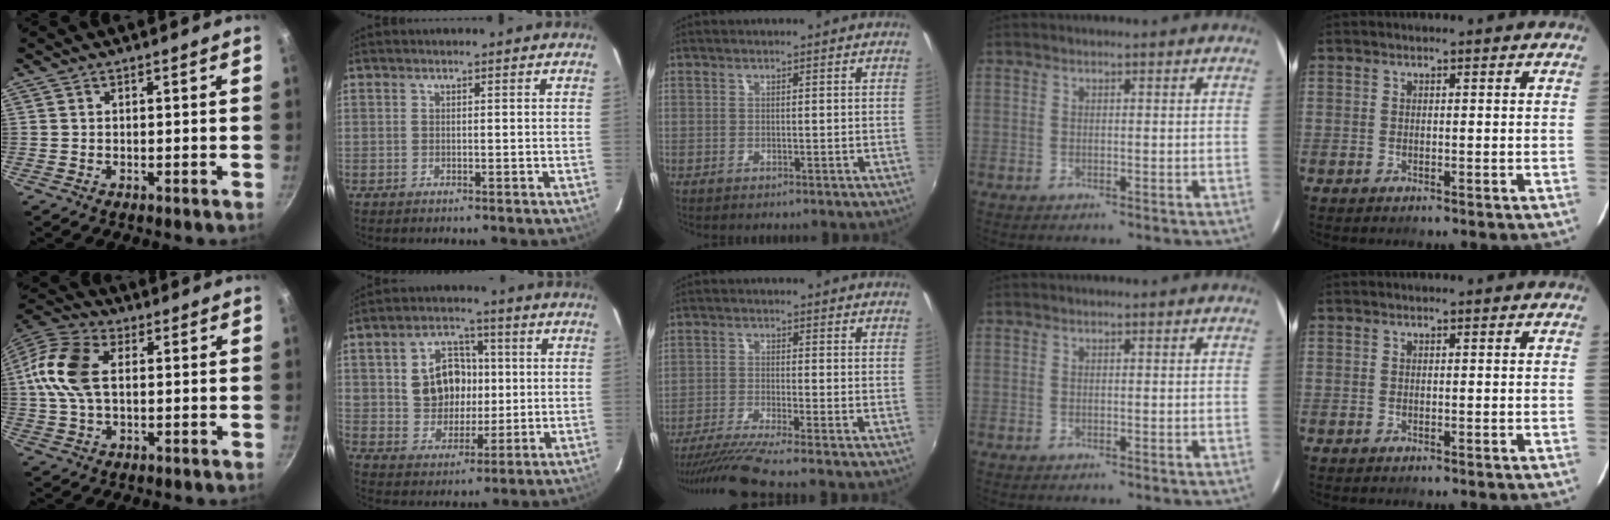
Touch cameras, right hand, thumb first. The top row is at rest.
{"thumb": {"total": 13.2, "force": [1.8, 8.0, 10.3], "torque": [-0.203, 0.023, 0.017]}, "index": {"total": 11.5, "force": [1.8, 9.4, 6.5], "torque": [-0.139, 0.028, 0.050]}, "middle": {"total": 7.8, "force": [-6.6, -1.3, 4.0], "torque": [-0.091, -0.028, -0.119]}}